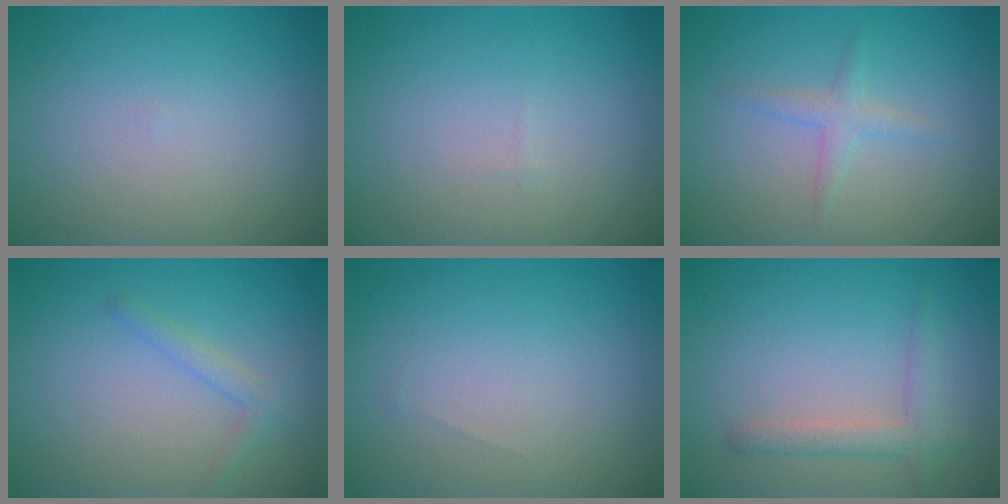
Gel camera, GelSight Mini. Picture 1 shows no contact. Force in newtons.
{"total": 0.0}
{"total": 1.7, "press": 1.7, "slide": 0.1}
{"total": 1.5, "press": 1.5, "slide": 0.1}
{"total": 0.0}
{"total": 2.2, "press": 2.2, "slide": 0.1}